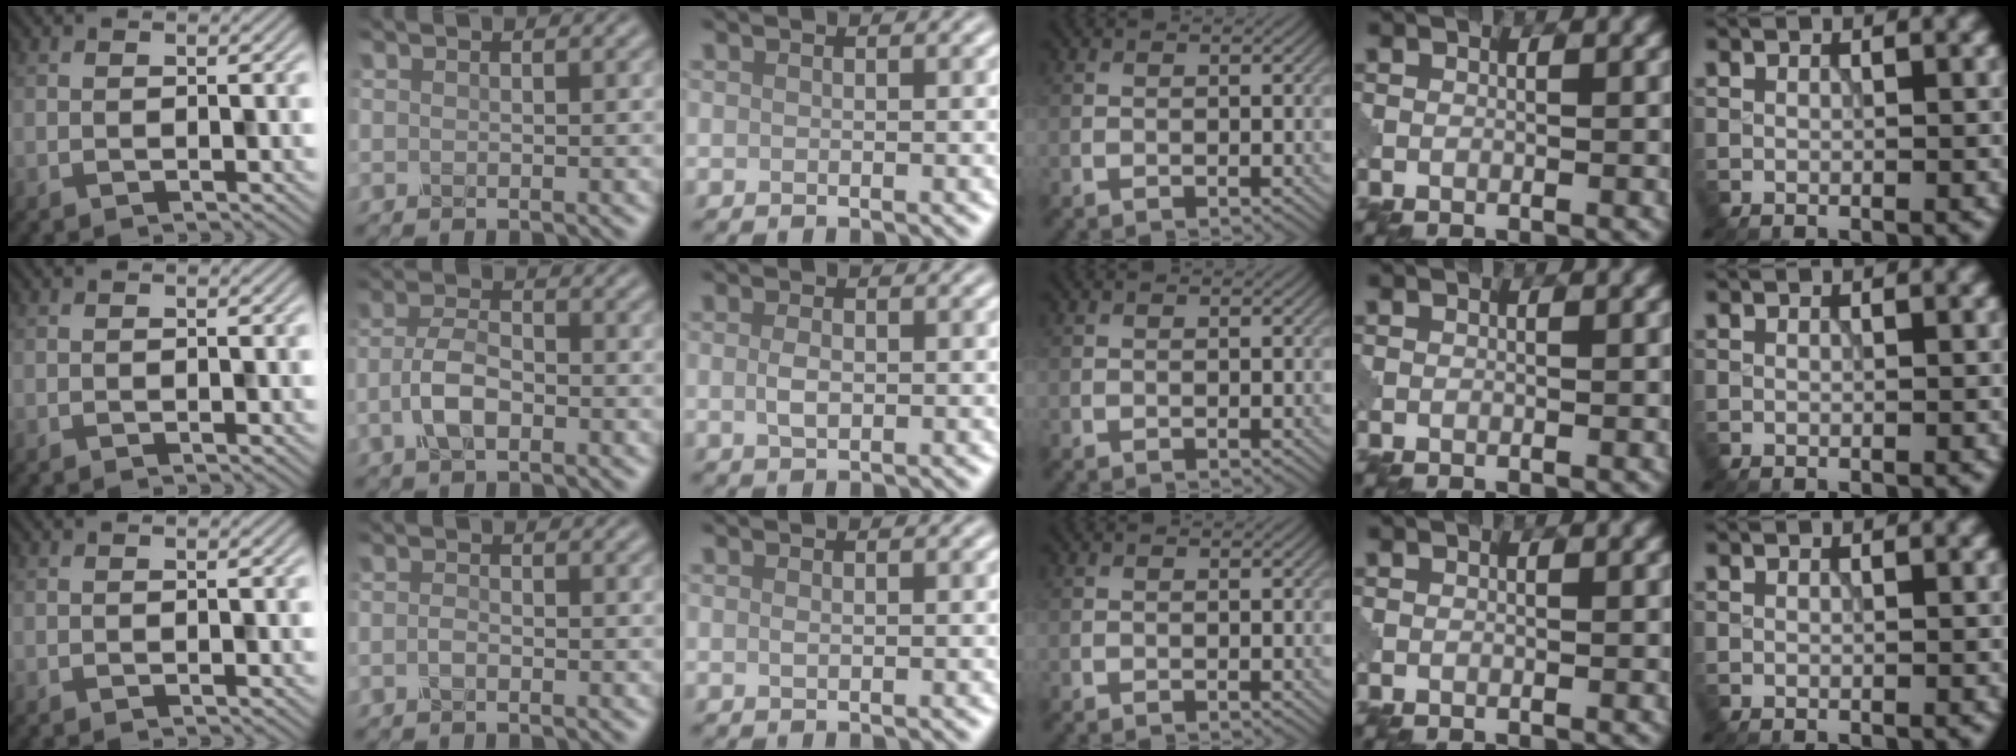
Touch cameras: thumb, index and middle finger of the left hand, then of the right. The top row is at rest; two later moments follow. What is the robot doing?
{"motion": "close", "object": "eyeshadow palette"}